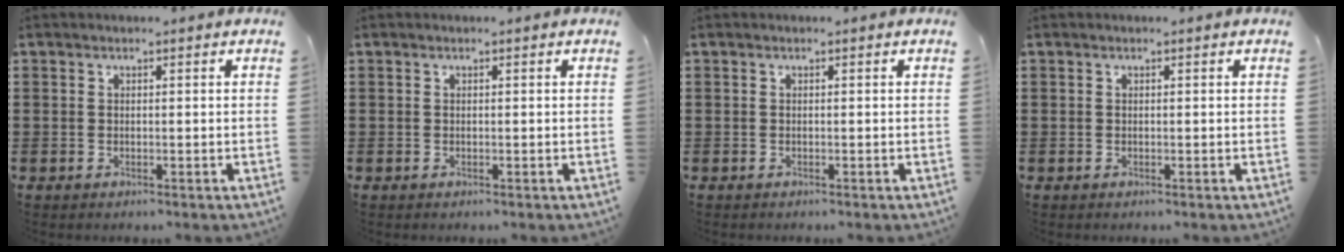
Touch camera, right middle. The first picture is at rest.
{"total": 0.0}
{"total": 0.0}
{"total": 0.0}